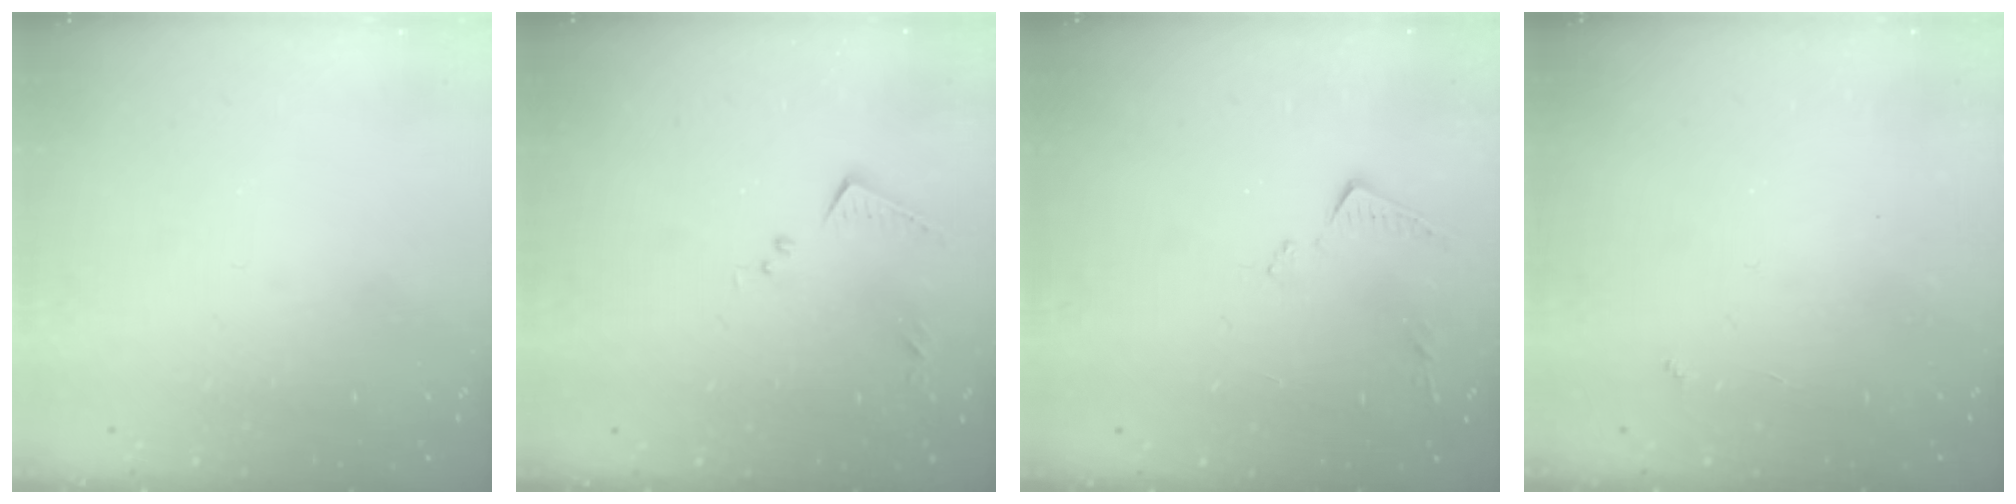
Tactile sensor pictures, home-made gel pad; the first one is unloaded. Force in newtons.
{"total": 6.9, "press": 6.9, "slide": 0.4}
{"total": 8.0, "press": 8.0, "slide": 0.1}
{"total": 2.2, "press": 2.2, "slide": 0.4}